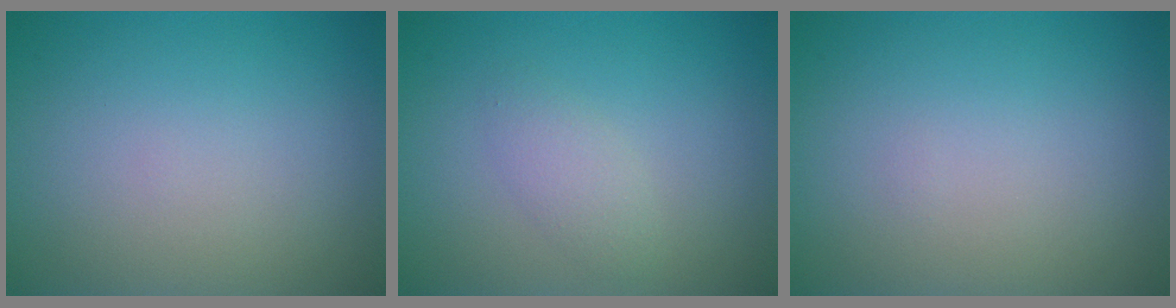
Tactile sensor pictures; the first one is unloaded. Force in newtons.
{"total": 1.7, "press": 1.6, "slide": 0.0}
{"total": 0.0}